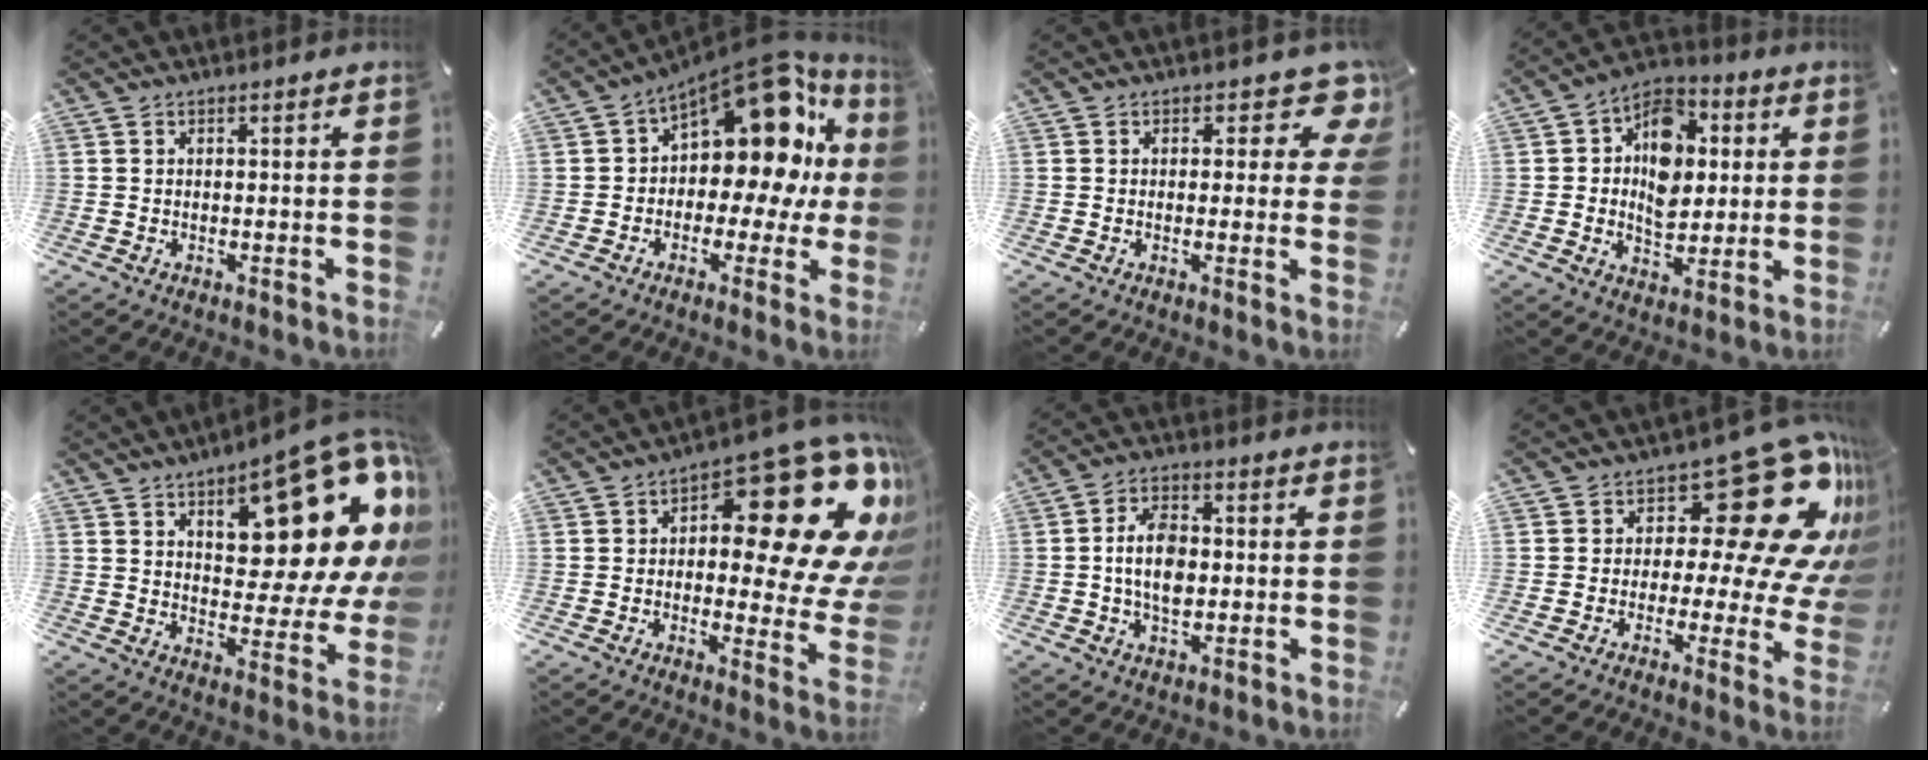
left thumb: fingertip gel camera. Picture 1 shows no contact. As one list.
[{"total": 17.4, "force": [7.2, 10.3, 12.0], "torque": [-0.152, -0.068, 0.117]}, {"total": 8.4, "force": [4.0, 4.3, 6.0], "torque": [-0.058, -0.026, 0.064]}, {"total": 12.0, "force": [0.4, 9.6, 7.2], "torque": [-0.120, 0.017, 0.010]}, {"total": 23.7, "force": [13.7, 10.1, 16.5], "torque": [-0.198, -0.101, 0.225]}, {"total": 23.4, "force": [9.9, 10.3, 18.5], "torque": [-0.225, -0.086, 0.159]}, {"total": 9.0, "force": [-0.4, 5.8, 6.9], "torque": [-0.128, 0.005, -0.011]}, {"total": 23.8, "force": [9.1, 10.8, 19.1], "torque": [-0.257, -0.066, 0.154]}]